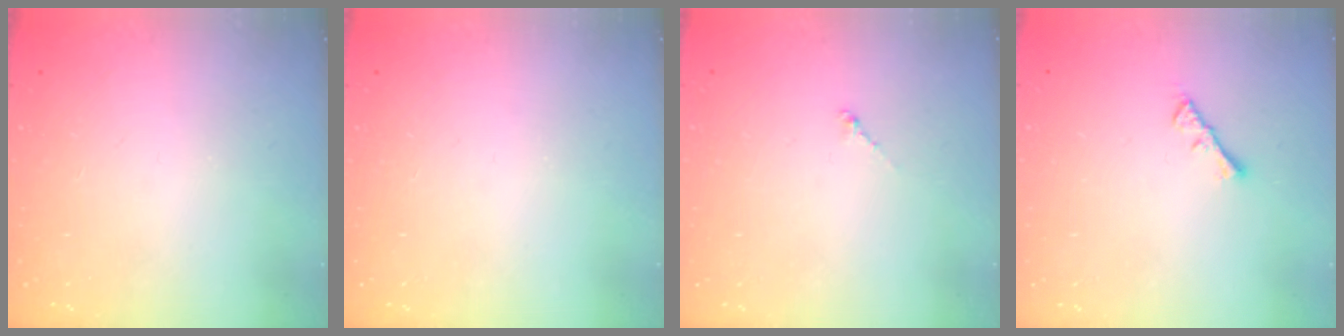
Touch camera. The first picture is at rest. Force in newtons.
{"total": 0.0}
{"total": 0.8, "press": 0.6, "slide": 0.4}
{"total": 2.3, "press": 2.2, "slide": 0.4}